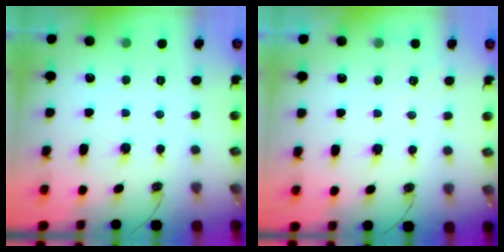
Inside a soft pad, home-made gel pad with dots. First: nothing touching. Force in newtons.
{"total": 5.2, "press": 4.9, "slide": 1.5}